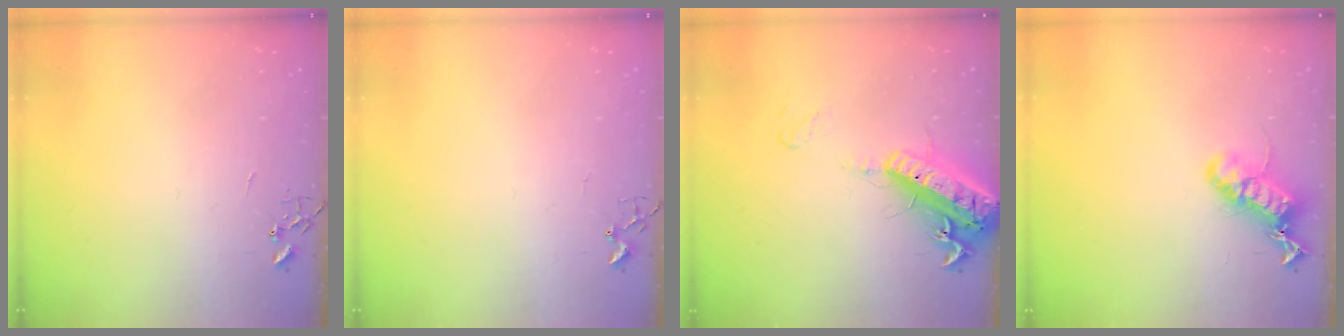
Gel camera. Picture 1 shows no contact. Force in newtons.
{"total": 3.0, "press": 2.9, "slide": 0.4}
{"total": 18.9, "press": 18.5, "slide": 3.7}
{"total": 16.7, "press": 16.6, "slide": 1.2}